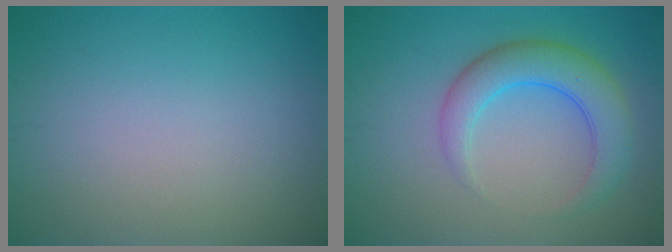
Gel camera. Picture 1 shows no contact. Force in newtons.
{"total": 4.7, "press": 4.7, "slide": 0.1}